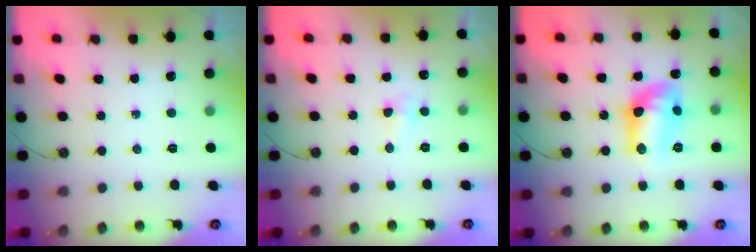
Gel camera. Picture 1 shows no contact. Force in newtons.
{"total": 4.1, "press": 4.0, "slide": 0.7}
{"total": 13.5, "press": 13.1, "slide": 3.3}